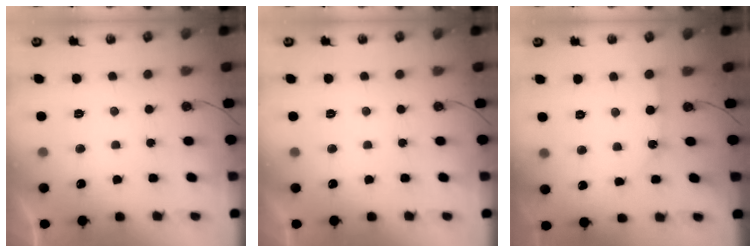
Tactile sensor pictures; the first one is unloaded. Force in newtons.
{"total": 0.0}
{"total": 5.3, "press": 5.3, "slide": 0.1}